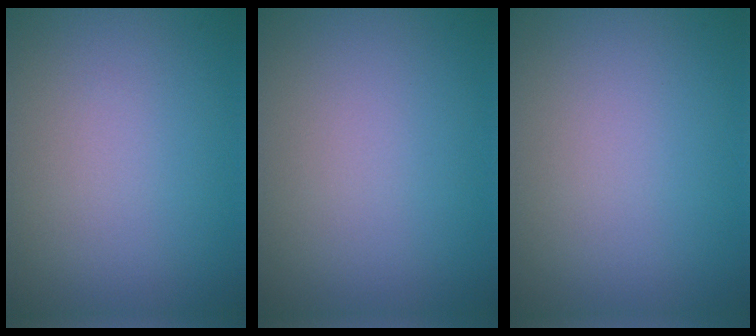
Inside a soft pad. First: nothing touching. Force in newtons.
{"total": 0.0}
{"total": 0.0}